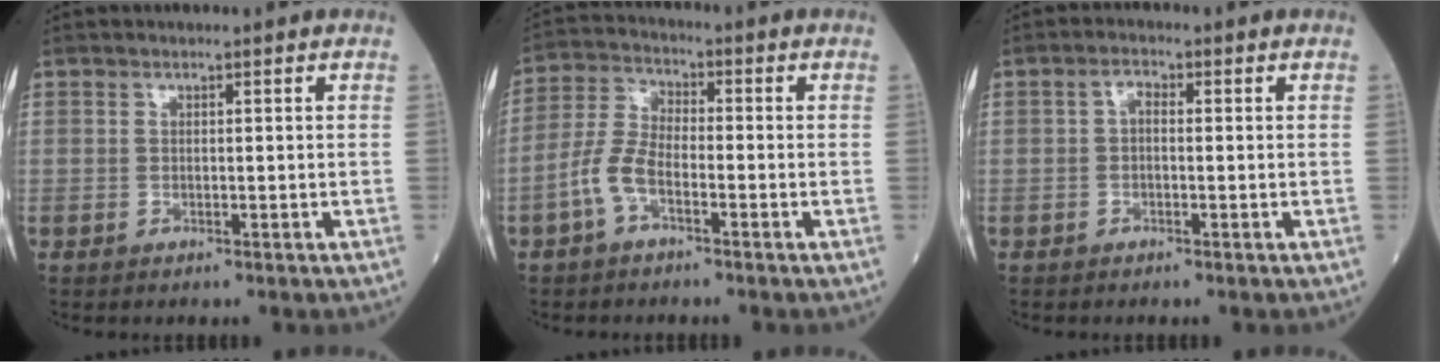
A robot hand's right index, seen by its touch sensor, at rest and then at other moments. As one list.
[{"total": 5.8, "force": [-2.7, 2.4, 4.6], "torque": [-0.110, 0.007, -0.059]}, {"total": 1.7, "force": [0.0, 0.8, 1.5], "torque": [-0.024, 0.004, -0.003]}]